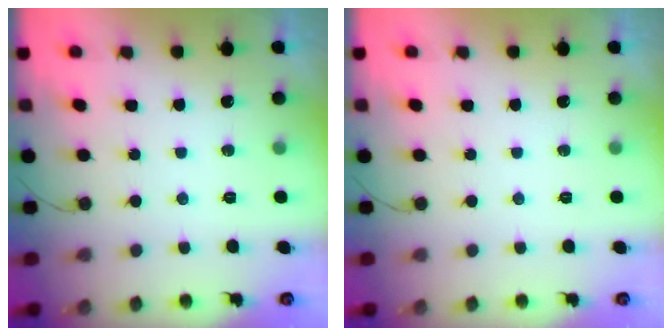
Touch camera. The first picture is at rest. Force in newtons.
{"total": 0.0}